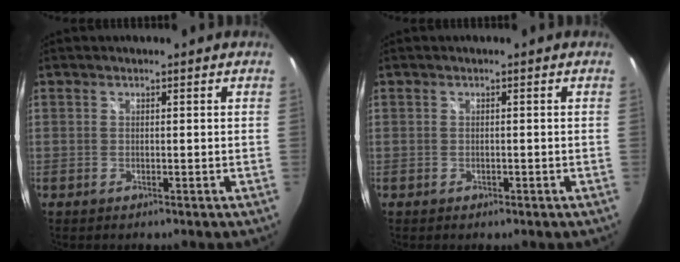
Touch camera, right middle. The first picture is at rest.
{"total": 1.0, "force": [-0.5, 0.7, 0.4], "torque": [-0.007, -0.003, -0.008]}